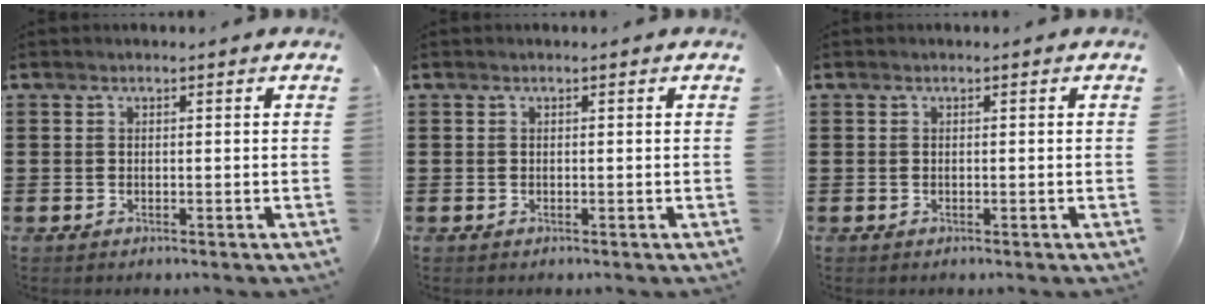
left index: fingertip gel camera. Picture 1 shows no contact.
{"total": 0.0}
{"total": 0.0}